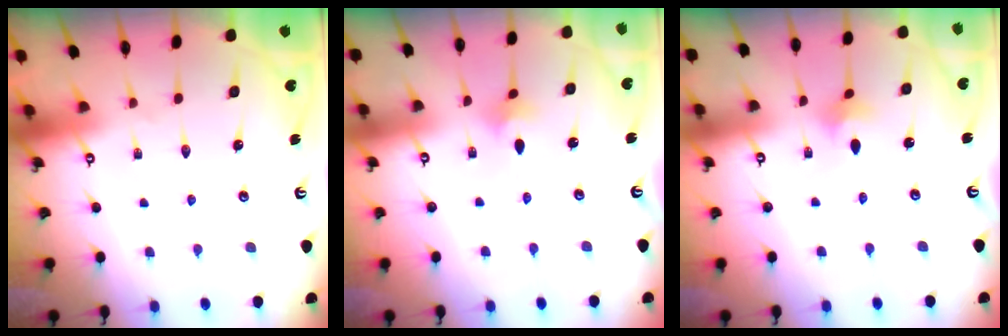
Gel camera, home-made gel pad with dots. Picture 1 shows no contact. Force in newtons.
{"total": 2.8, "press": 2.7, "slide": 0.6}
{"total": 3.6, "press": 3.6, "slide": 0.6}